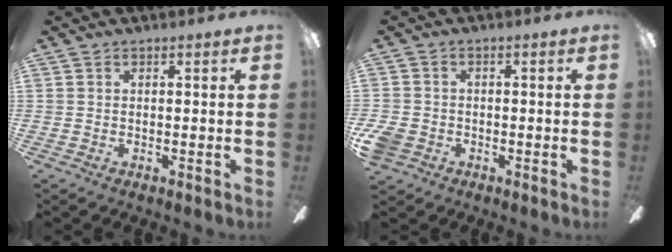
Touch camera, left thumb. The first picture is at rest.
{"total": 4.3, "force": [-2.2, 3.2, 2.0], "torque": [-0.056, 0.007, -0.045]}